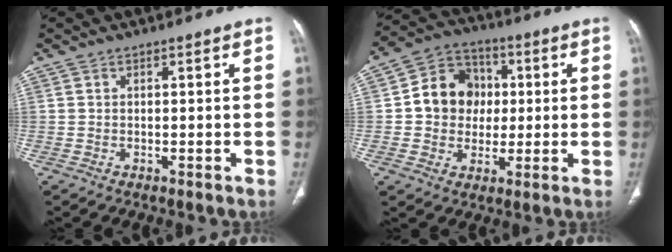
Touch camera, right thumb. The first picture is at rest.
{"total": 11.8, "force": [0.8, 10.3, 5.6], "torque": [-0.053, 0.017, 0.008]}